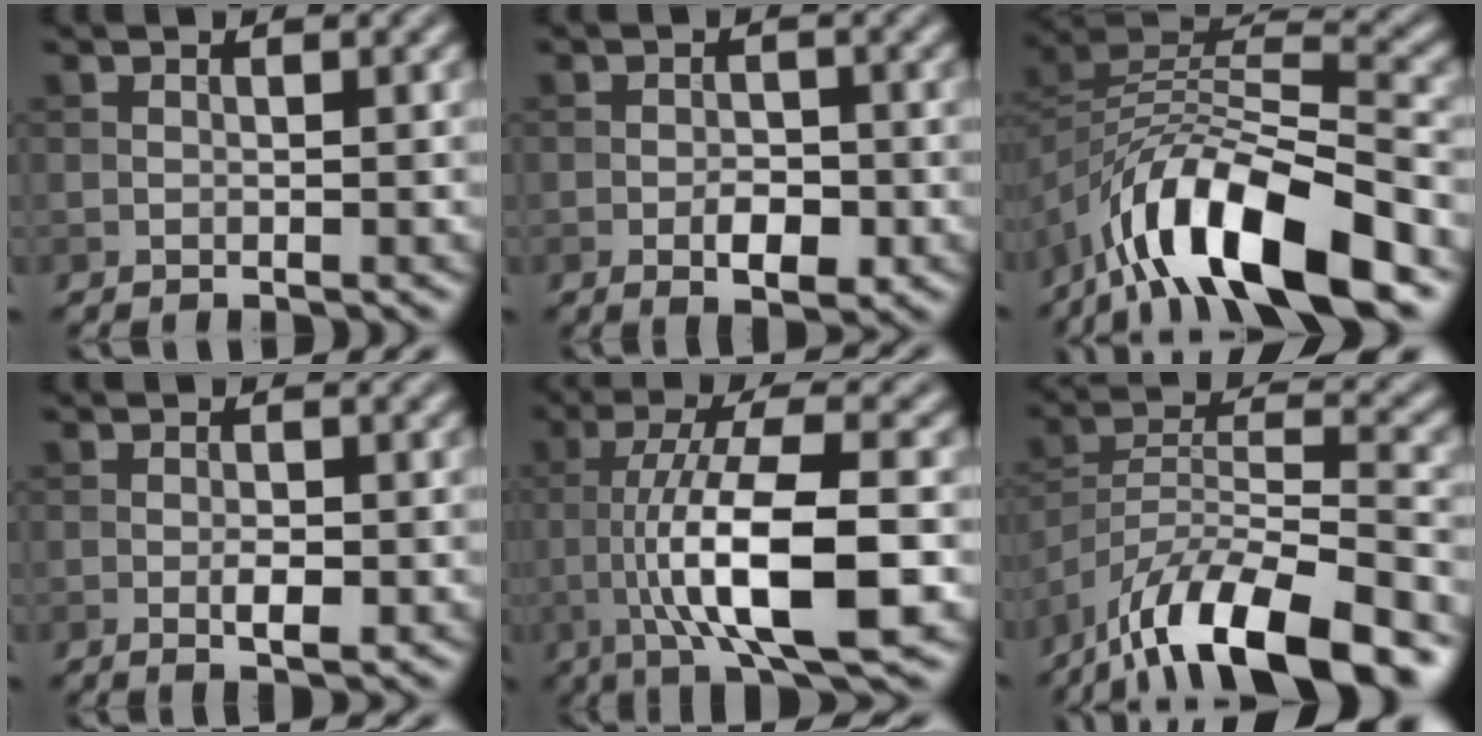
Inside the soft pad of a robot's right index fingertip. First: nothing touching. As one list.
[{"total": 3.1, "force": [-1.1, 1.6, 2.4], "torque": [-0.036, -0.001, -0.018]}, {"total": 12.5, "force": [-7.8, 4.3, 8.8], "torque": [-0.152, 0.006, -0.153]}, {"total": 1.9, "force": [-0.6, 0.8, 1.7], "torque": [-0.027, -0.001, -0.009]}, {"total": 10.8, "force": [-2.1, 2.7, 10.2], "torque": [-0.168, 0.008, -0.036]}, {"total": 12.8, "force": [-9.6, 3.5, 7.8], "torque": [-0.129, 0.010, -0.173]}]